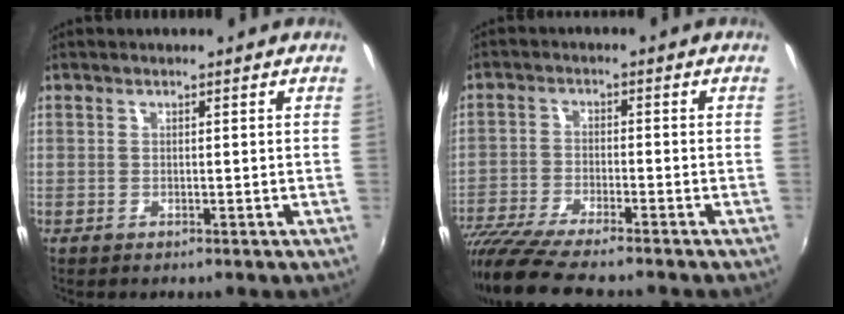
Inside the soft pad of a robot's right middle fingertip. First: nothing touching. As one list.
[{"total": 12.6, "force": [-10.8, 1.4, 6.4], "torque": [-0.148, -0.043, -0.198]}]